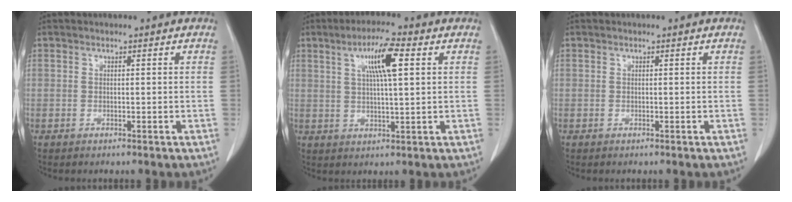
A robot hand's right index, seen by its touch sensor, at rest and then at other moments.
{"total": 7.8, "force": [2.8, 0.9, 7.3], "torque": [-0.129, 0.009, 0.048]}
{"total": 0.0}